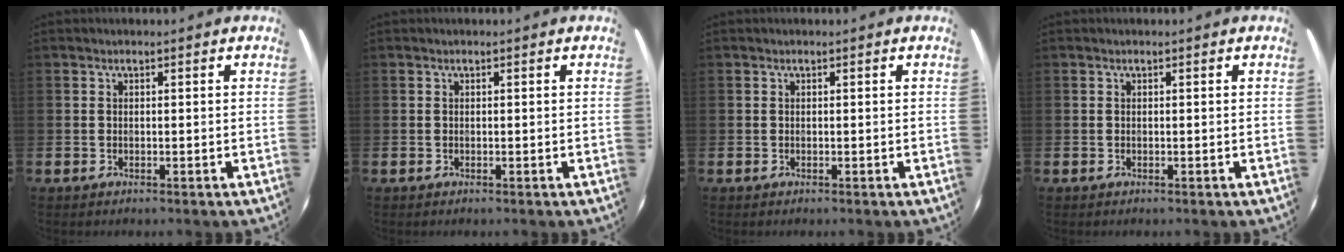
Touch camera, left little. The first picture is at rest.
{"total": 0.0}
{"total": 0.0}
{"total": 0.0}